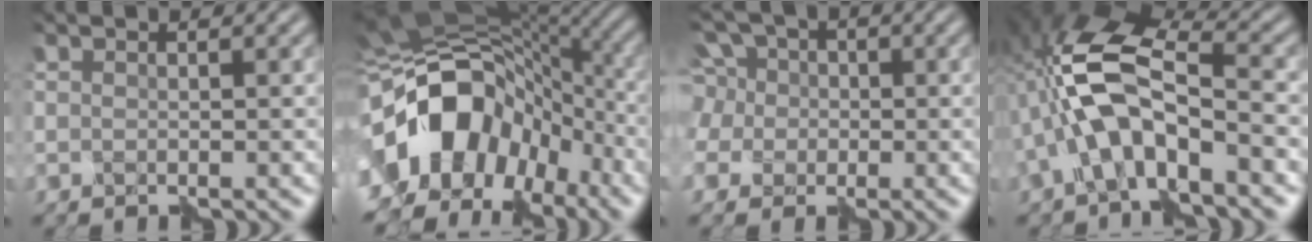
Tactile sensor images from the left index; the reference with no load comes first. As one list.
[{"total": 16.4, "force": [-5.5, 11.3, 10.6], "torque": [-0.198, 0.007, -0.095]}, {"total": 8.2, "force": [1.9, 7.2, 3.3], "torque": [-0.084, 0.036, 0.005]}, {"total": 8.3, "force": [-2.2, 3.5, 7.2], "torque": [-0.153, 0.020, -0.047]}]